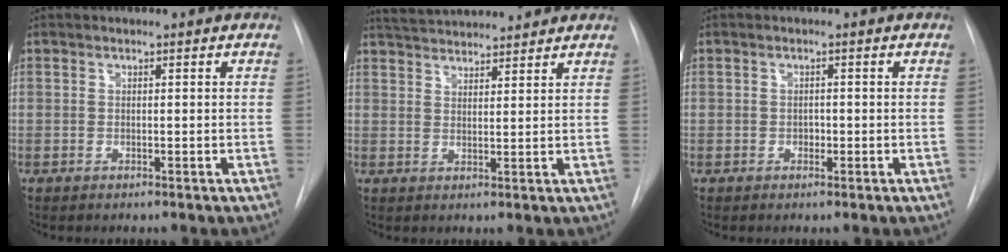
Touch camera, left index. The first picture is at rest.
{"total": 9.7, "force": [9.2, 1.3, 2.8], "torque": [-0.053, 0.026, 0.141]}
{"total": 0.9, "force": [-0.4, 0.6, 0.5], "torque": [-0.005, 0.000, -0.007]}